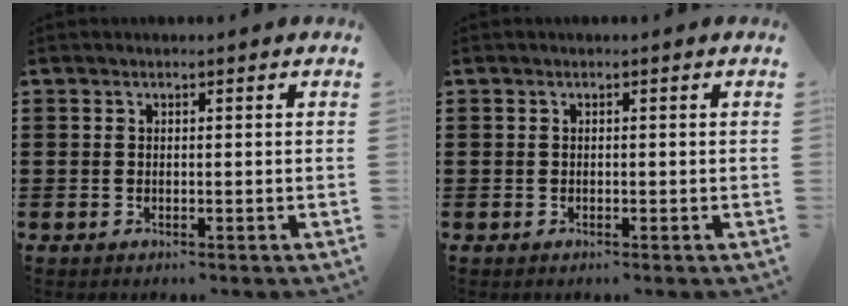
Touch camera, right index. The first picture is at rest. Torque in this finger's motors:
{"motor_torque": [0.33, 0.41, 0.00, -0.01]}